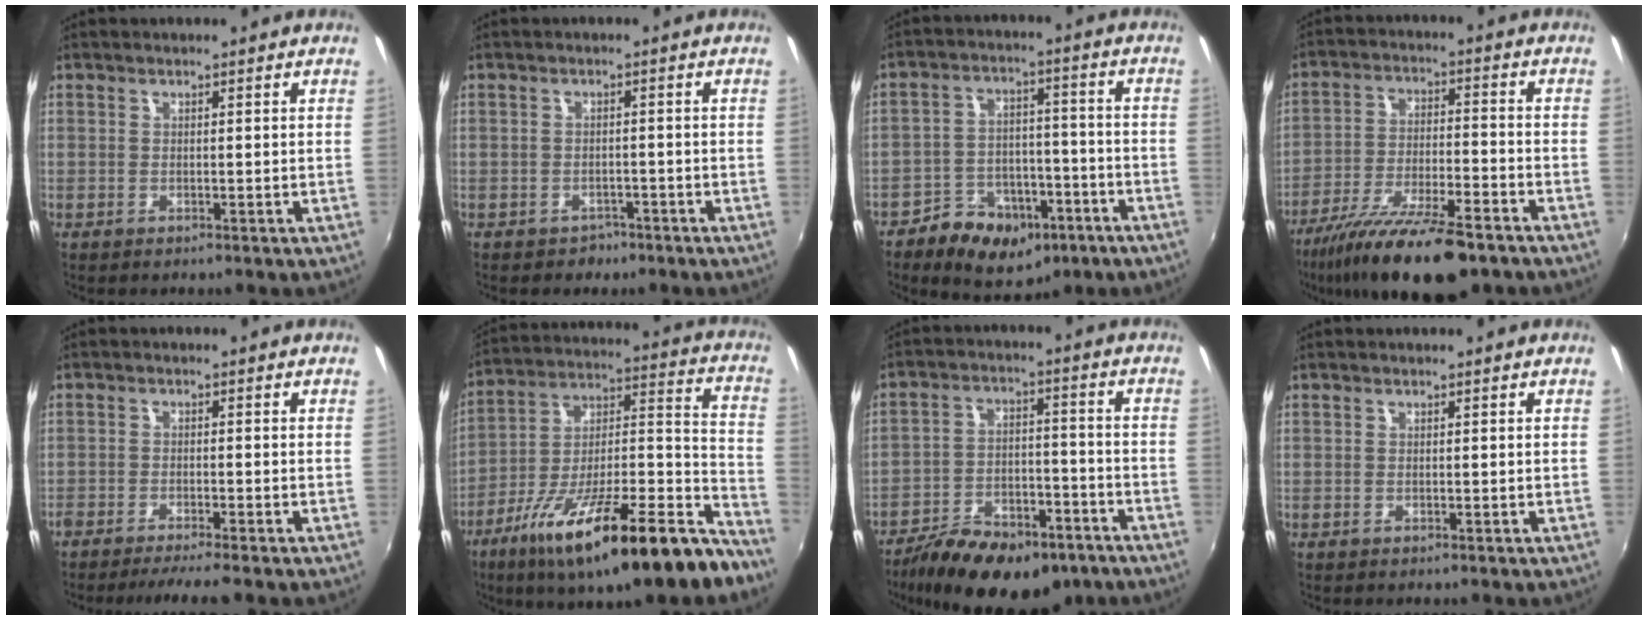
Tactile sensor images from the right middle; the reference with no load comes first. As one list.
[{"total": 3.0, "force": [-1.9, 2.3, 0.4], "torque": [-0.015, 0.000, -0.026]}, {"total": 13.7, "force": [-7.9, 8.8, 6.8], "torque": [-0.140, 0.018, -0.104]}, {"total": 18.3, "force": [-13.7, 4.4, 11.3], "torque": [-0.219, -0.041, -0.230]}, {"total": 5.2, "force": [-4.6, -0.3, 2.5], "torque": [-0.061, -0.007, -0.075]}, {"total": 27.5, "force": [-17.8, 5.4, 20.2], "torque": [-0.303, -0.024, -0.284]}, {"total": 19.6, "force": [-13.9, 8.5, 10.9], "torque": [-0.205, -0.020, -0.208]}, {"total": 0.0}]